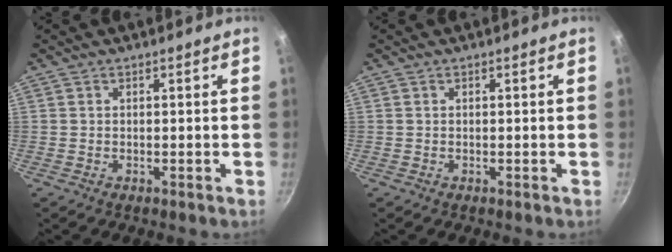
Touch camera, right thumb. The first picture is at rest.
{"total": 0.0}